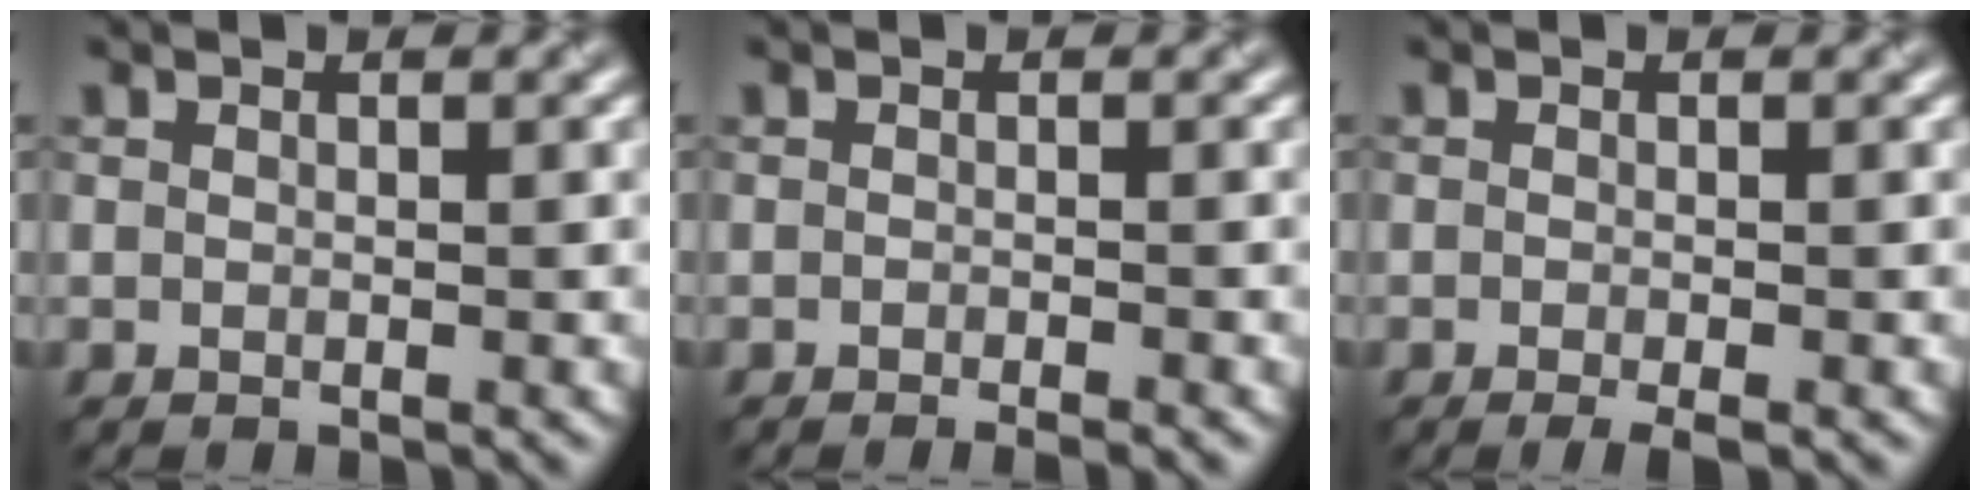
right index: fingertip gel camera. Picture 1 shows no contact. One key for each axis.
{"total": 1.9, "fx": -1.3, "fy": 0.5, "fz": 1.3, "tx": -0.001, "ty": -0.001, "tz": -0.016}
{"total": 1.7, "fx": -1.1, "fy": 0.1, "fz": 1.3, "tx": -0.019, "ty": 0.000, "tz": -0.012}